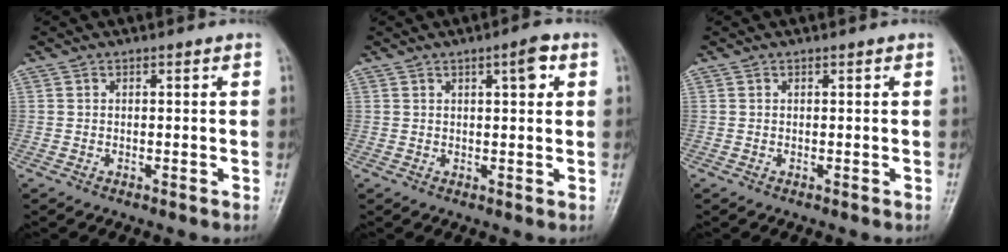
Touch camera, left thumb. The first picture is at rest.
{"total": 3.8, "force": [1.6, 1.1, 3.2], "torque": [-0.039, -0.002, 0.022]}
{"total": 0.0}